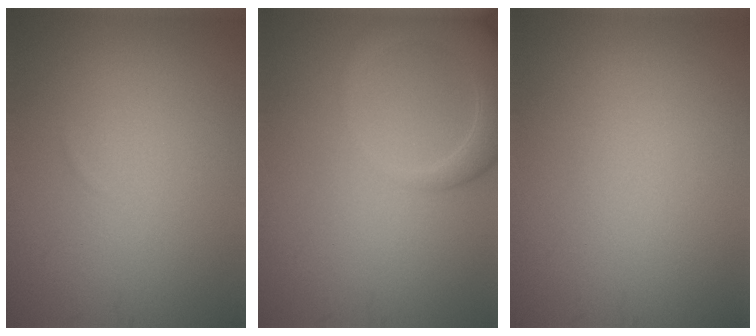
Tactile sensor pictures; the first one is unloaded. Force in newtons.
{"total": 4.8, "press": 4.8, "slide": 0.6}
{"total": 0.0}